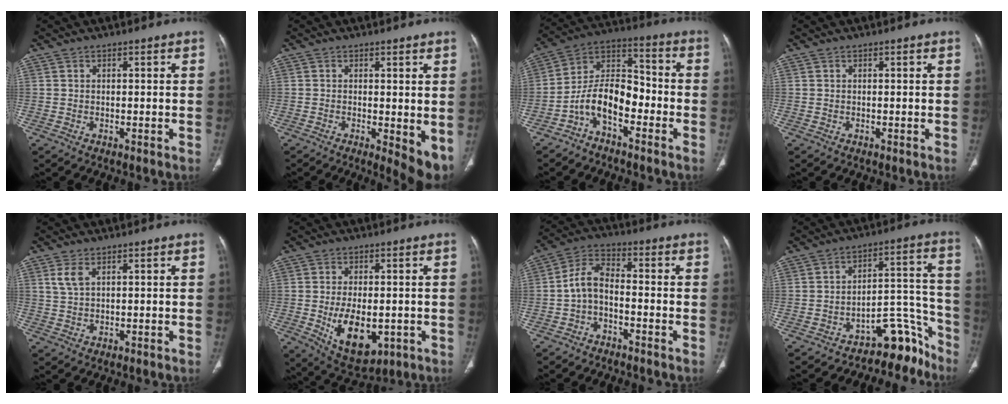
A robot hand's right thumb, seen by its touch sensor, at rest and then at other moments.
{"total": 6.4, "force": [-0.5, 2.4, 6.0], "torque": [-0.076, -0.017, -0.005]}
{"total": 11.2, "force": [-4.9, 6.0, 8.1], "torque": [-0.136, 0.073, -0.099]}
{"total": 0.0}
{"total": 2.8, "force": [1.4, 1.3, 2.1], "torque": [-0.048, 0.003, 0.036]}
{"total": 11.4, "force": [-2.3, 6.4, 9.2], "torque": [-0.133, -0.010, -0.018]}
{"total": 6.2, "force": [-2.1, 3.4, 4.8], "torque": [-0.091, 0.034, -0.052]}
{"total": 11.5, "force": [-9.4, 5.1, 4.2], "torque": [0.000, 0.139, -0.138]}